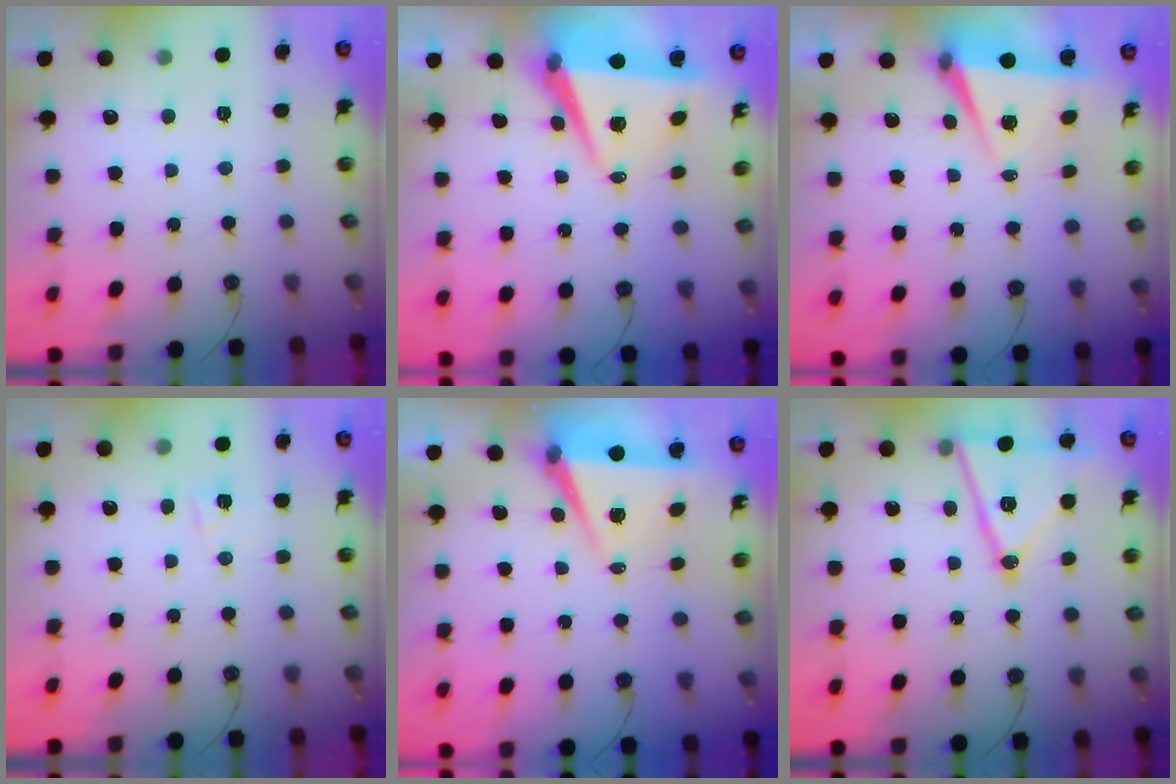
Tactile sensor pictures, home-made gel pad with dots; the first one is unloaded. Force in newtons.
{"total": 8.4, "press": 7.4, "slide": 4.1}
{"total": 6.7, "press": 5.2, "slide": 4.2}
{"total": 4.9, "press": 4.5, "slide": 2.0}
{"total": 7.8, "press": 6.4, "slide": 4.5}
{"total": 16.7, "press": 16.4, "slide": 3.5}